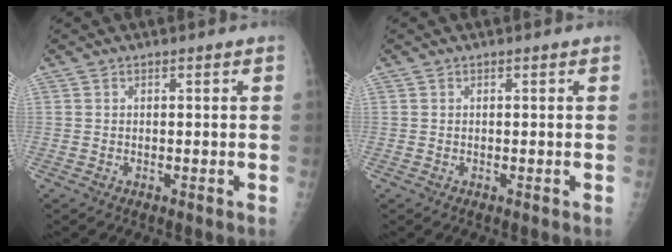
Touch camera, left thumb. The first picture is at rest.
{"total": 0.0}